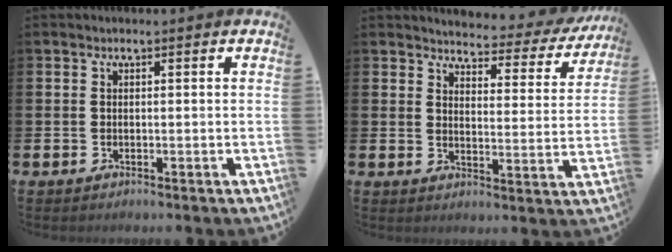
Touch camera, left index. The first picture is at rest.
{"total": 3.4, "force": [3.3, 0.9, 0.4], "torque": [-0.025, -0.033, 0.049]}